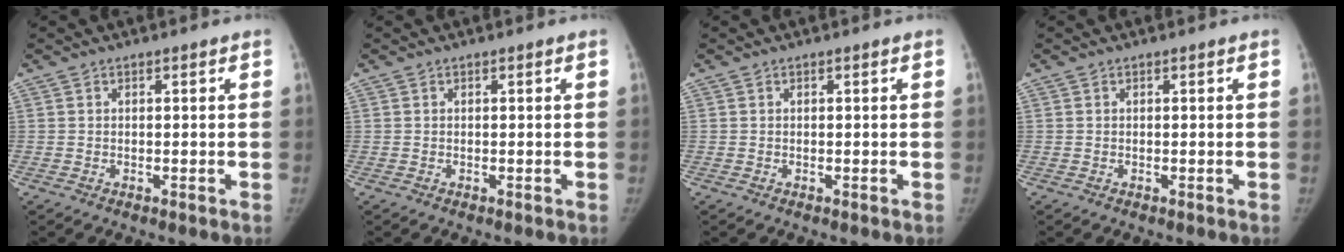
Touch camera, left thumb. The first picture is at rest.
{"total": 0.0}
{"total": 0.0}
{"total": 0.0}